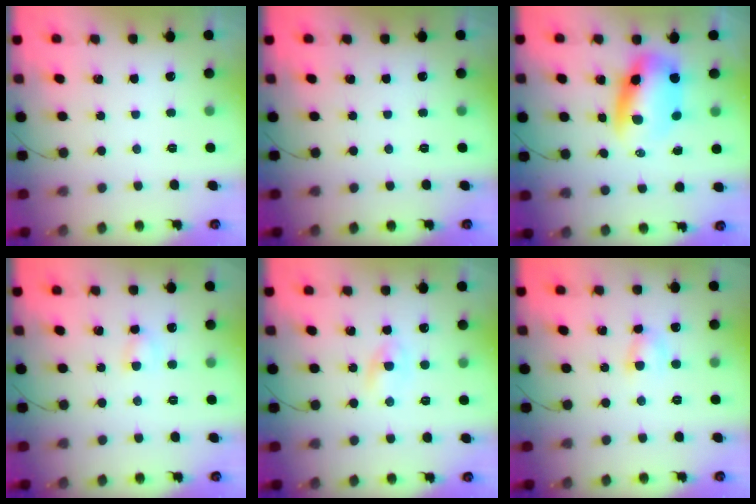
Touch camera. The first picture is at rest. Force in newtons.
{"total": 0.0}
{"total": 7.8, "press": 7.5, "slide": 2.0}
{"total": 3.3, "press": 3.2, "slide": 1.0}
{"total": 2.2, "press": 2.0, "slide": 0.9}
{"total": 4.2, "press": 4.1, "slide": 1.1}